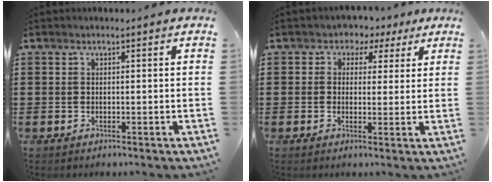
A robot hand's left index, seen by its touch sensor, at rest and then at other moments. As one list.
[{"total": 2.7, "force": [1.0, 2.5, 0.2], "torque": [-0.013, 0.006, 0.012]}]